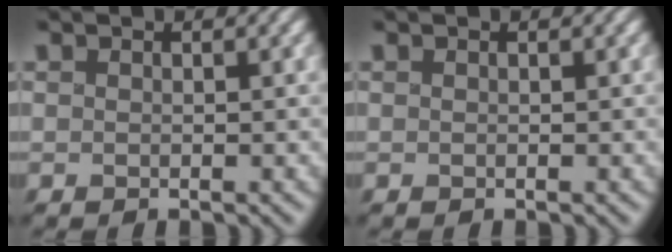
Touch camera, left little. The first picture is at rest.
{"total": 0.0}